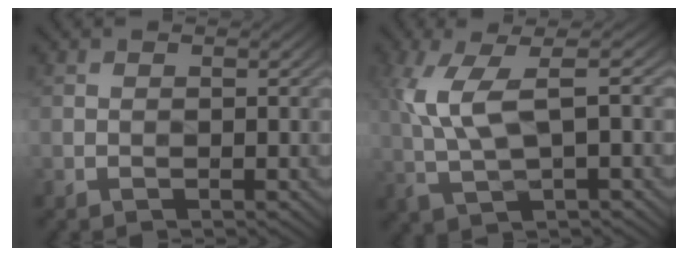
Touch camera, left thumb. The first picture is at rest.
{"total": 8.2, "force": [1.3, 2.9, 7.6], "torque": [-0.182, 0.006, 0.021]}